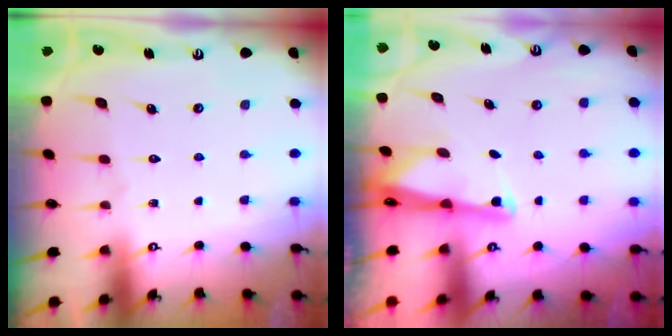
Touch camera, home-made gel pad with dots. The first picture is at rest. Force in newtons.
{"total": 1.8, "press": 1.7, "slide": 0.4}